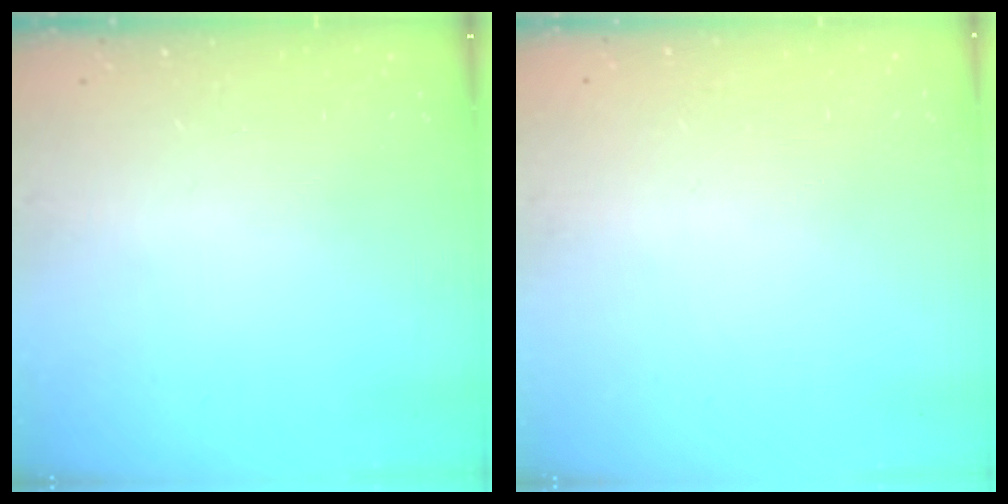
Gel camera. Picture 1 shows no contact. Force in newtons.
{"total": 0.0}